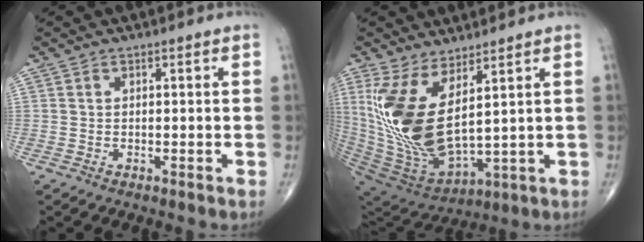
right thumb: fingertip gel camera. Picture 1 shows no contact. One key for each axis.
{"total": 17.3, "fx": 5.2, "fy": 6.9, "fz": 15.0, "tx": -0.320, "ty": -0.050, "tz": 0.122}